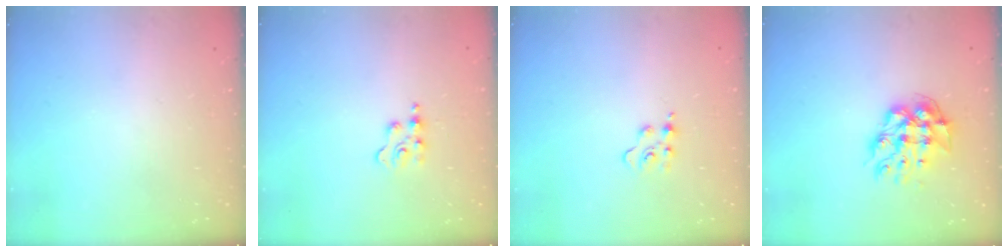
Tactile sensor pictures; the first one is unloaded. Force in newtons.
{"total": 3.2, "press": 3.2, "slide": 0.4}
{"total": 4.4, "press": 4.3, "slide": 0.4}
{"total": 13.5, "press": 13.5, "slide": 1.4}